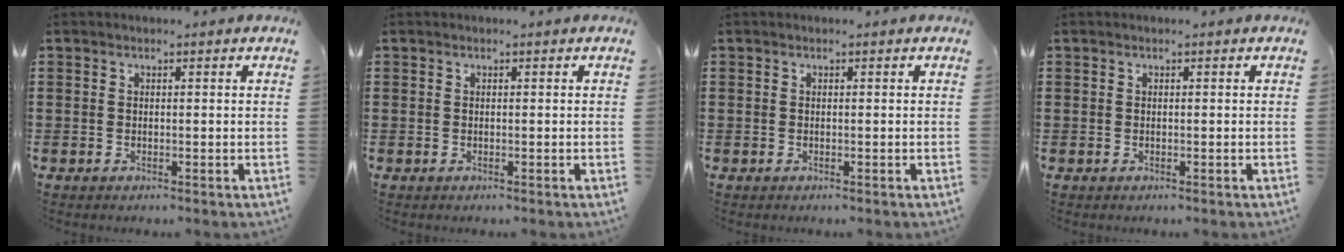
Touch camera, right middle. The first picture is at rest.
{"total": 0.0}
{"total": 0.0}
{"total": 0.0}